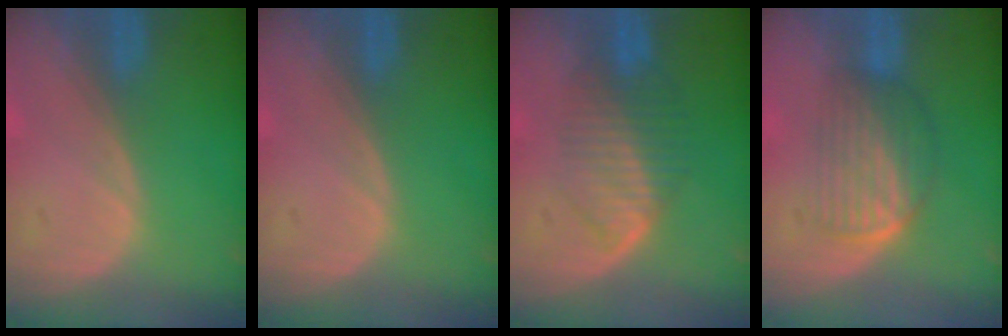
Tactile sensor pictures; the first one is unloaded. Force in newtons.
{"total": 0.0}
{"total": 6.6, "press": 6.2, "slide": 2.3}
{"total": 7.0, "press": 5.9, "slide": 3.7}